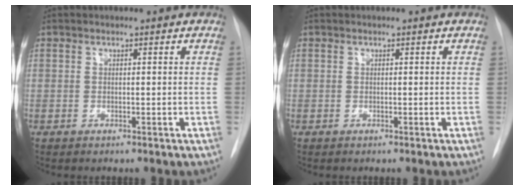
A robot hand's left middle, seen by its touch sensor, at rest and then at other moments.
{"total": 0.0}